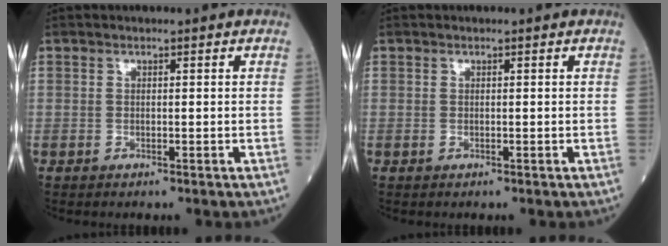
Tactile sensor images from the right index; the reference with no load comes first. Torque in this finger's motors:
{"motor_torque": [0.03, 0.01, 0.01, -0.01]}